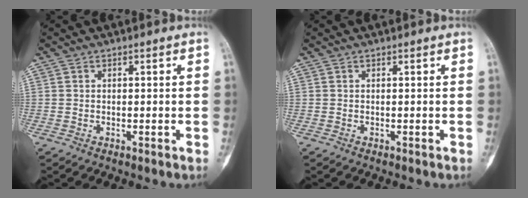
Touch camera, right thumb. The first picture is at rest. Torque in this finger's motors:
{"motor_torque": [0.00, 0.00, 0.05, -0.01, 0.00]}